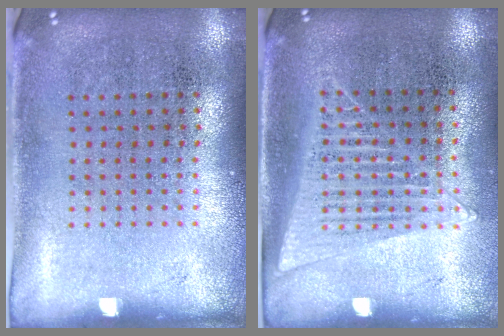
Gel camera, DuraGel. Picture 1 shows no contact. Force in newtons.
{"total": 1.4, "press": 1.3, "slide": 0.5}